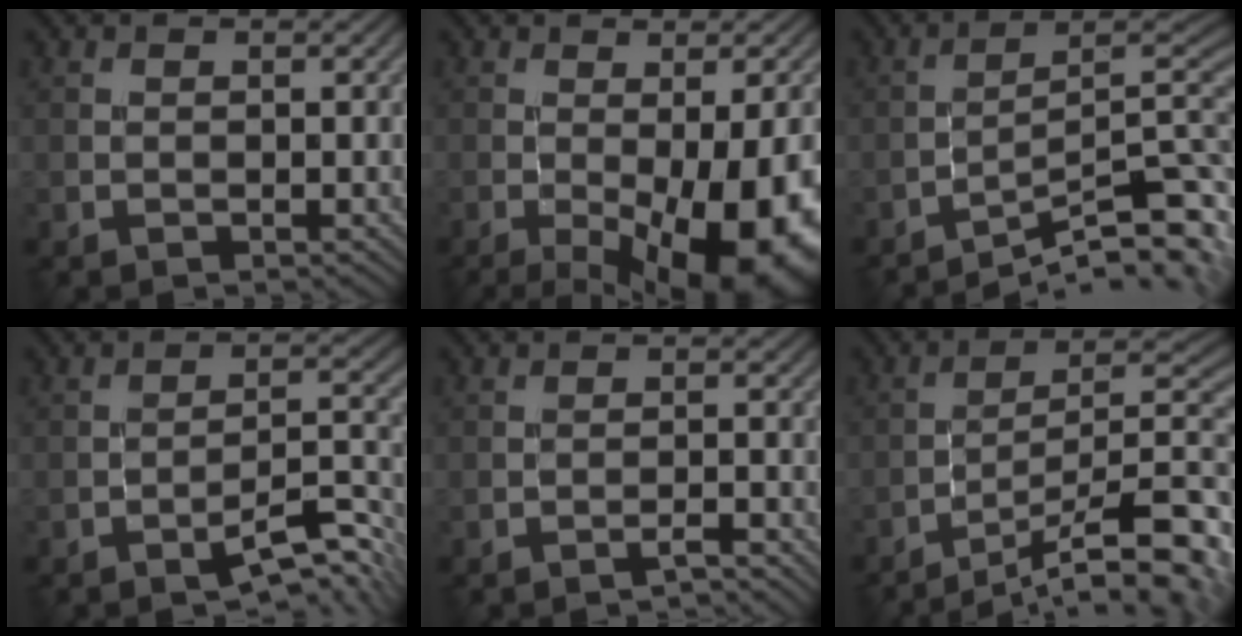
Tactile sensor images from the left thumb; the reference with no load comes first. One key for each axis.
{"total": 14.6, "fx": -5.4, "fy": 4.7, "fz": 12.7, "tx": -0.180, "ty": -0.027, "tz": -0.062}
{"total": 11.9, "fx": -7.6, "fy": 2.6, "fz": 8.8, "tx": -0.130, "ty": 0.000, "tz": -0.114}
{"total": 7.0, "fx": -4.5, "fy": 1.4, "fz": 5.2, "tx": -0.082, "ty": 0.006, "tz": -0.068}
{"total": 1.8, "fx": -1.3, "fy": 0.1, "fz": 1.1, "tx": -0.015, "ty": 0.009, "tz": -0.031}
{"total": 14.4, "fx": -9.1, "fy": 3.4, "fz": 10.7, "tx": -0.161, "ty": 0.002, "tz": -0.136}